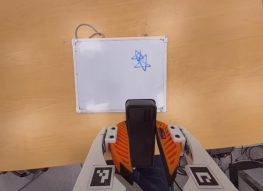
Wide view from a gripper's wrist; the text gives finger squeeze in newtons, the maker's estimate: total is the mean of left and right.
{"total": 9.7, "left": 8.0, "right": 11.3}